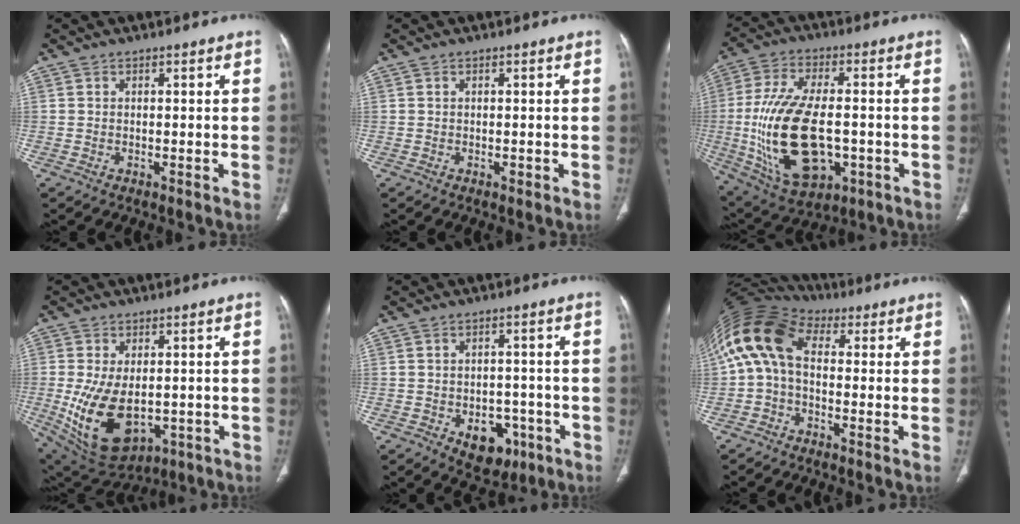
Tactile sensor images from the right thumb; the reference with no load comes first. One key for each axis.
{"total": 0.6, "fx": -0.1, "fy": 0.5, "fz": 0.4, "tx": -0.004, "ty": 0.000, "tz": -0.003}
{"total": 22.0, "fx": -3.0, "fy": 11.6, "fz": 18.4, "tx": -0.365, "ty": 0.001, "tz": -0.032}
{"total": 15.1, "fx": -2.3, "fy": 9.0, "fz": 11.9, "tx": -0.214, "ty": -0.012, "tz": -0.009}
{"total": 8.3, "fx": -3.4, "fy": 5.8, "fz": 4.9, "tx": -0.032, "ty": 0.020, "tz": -0.035}
{"total": 12.7, "fx": 1.2, "fy": 8.0, "fz": 9.8, "tx": -0.199, "ty": 0.045, "tz": 0.008}